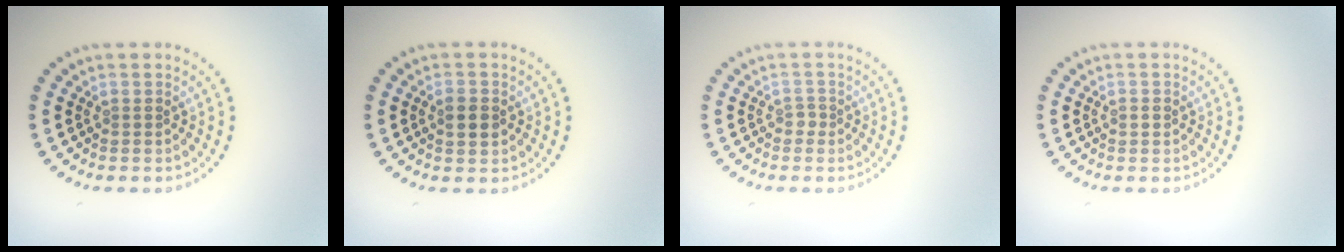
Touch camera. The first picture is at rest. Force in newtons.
{"total": 2.3, "press": 2.3, "slide": 0.0}
{"total": 0.9, "press": 0.7, "slide": 0.6}
{"total": 1.0, "press": 1.0, "slide": 0.0}